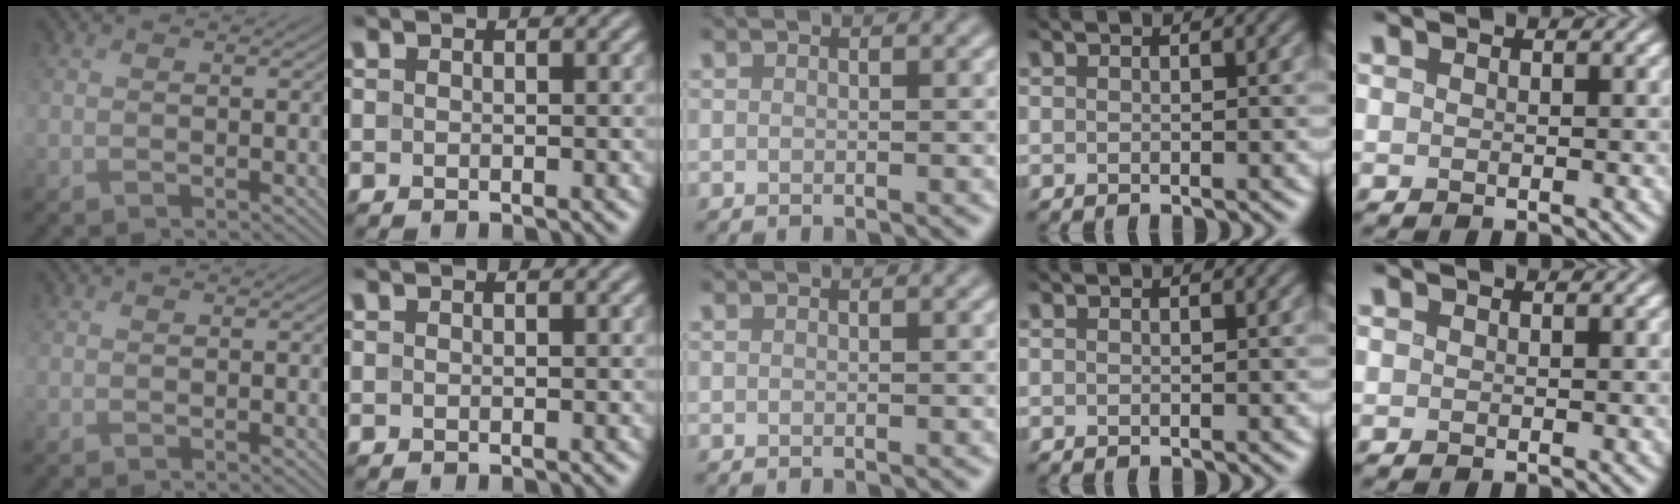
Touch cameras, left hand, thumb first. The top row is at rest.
{}